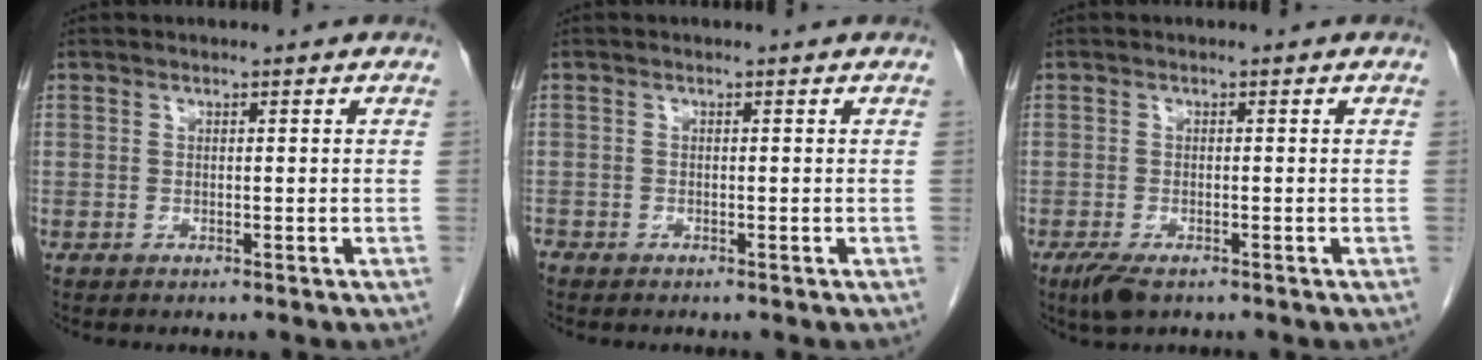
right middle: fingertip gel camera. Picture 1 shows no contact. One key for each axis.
{"total": 0.6, "fx": -0.5, "fy": 0.1, "fz": 0.3, "tx": 0.005, "ty": 0.002, "tz": -0.009}
{"total": 3.4, "fx": -2.2, "fy": 1.1, "fz": 2.4, "tx": -0.052, "ty": -0.008, "tz": -0.037}